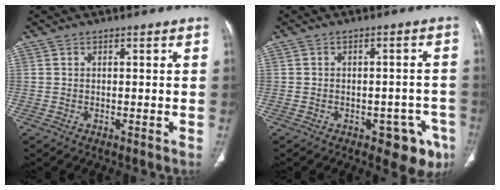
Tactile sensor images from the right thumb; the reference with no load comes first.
{"total": 7.6, "force": [-4.1, 4.1, 5.0], "torque": [-0.027, 0.021, -0.048]}